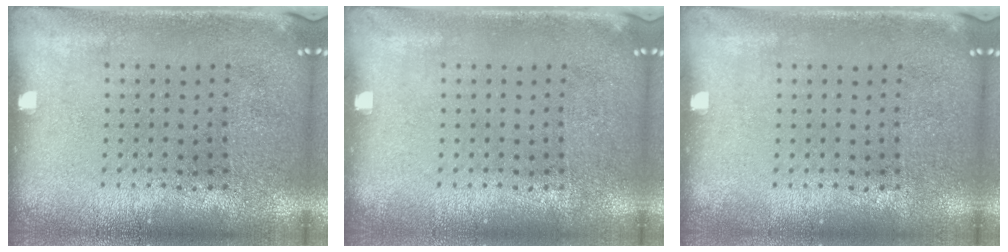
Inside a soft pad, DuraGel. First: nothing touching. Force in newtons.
{"total": 0.0}
{"total": 0.0}